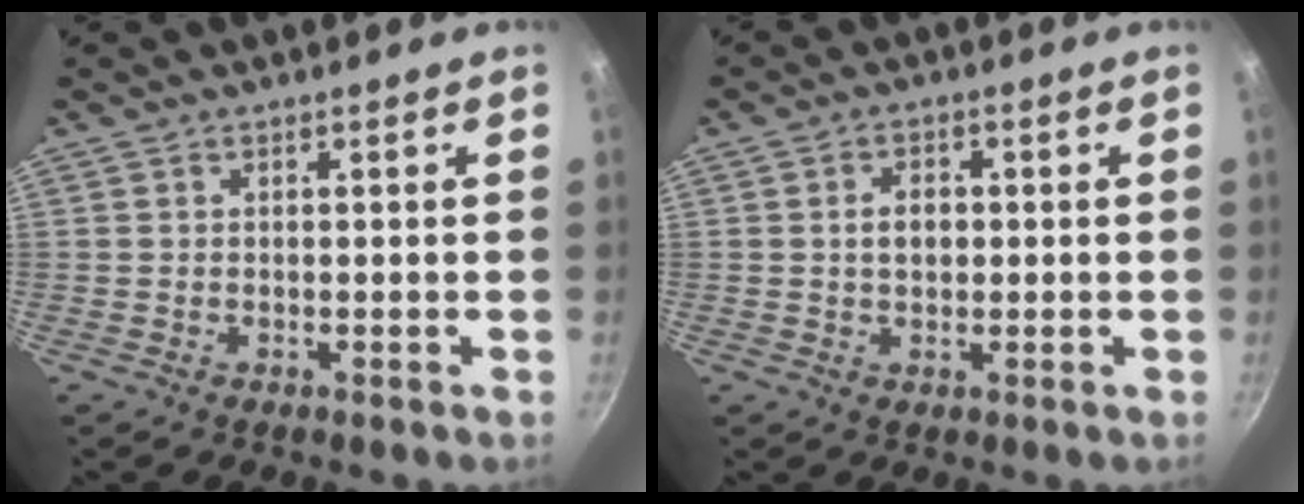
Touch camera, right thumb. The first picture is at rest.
{"total": 3.8, "force": [0.2, 2.8, 2.5], "torque": [-0.023, 0.009, 0.003]}